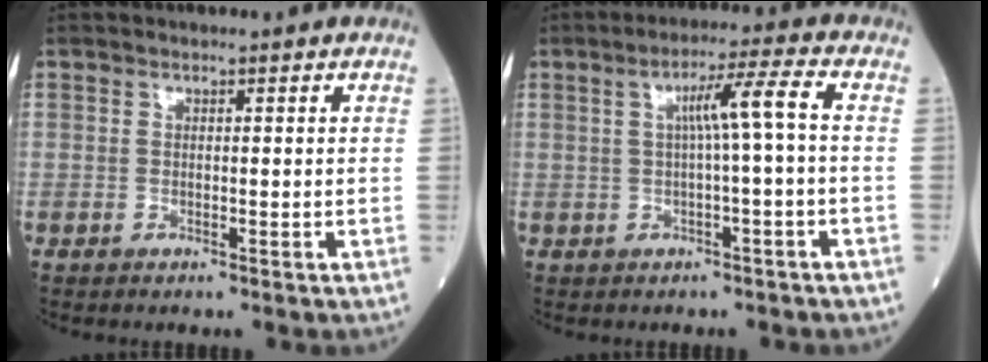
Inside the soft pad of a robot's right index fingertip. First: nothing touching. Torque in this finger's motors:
{"motor_torque": [0.94, 0.13, 0.46, 0.11]}